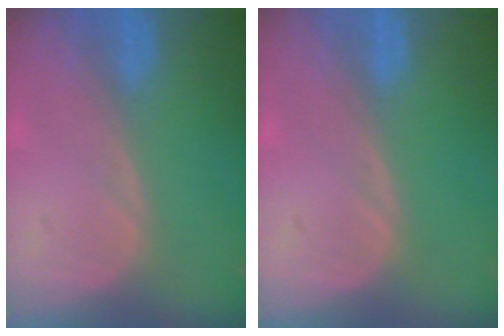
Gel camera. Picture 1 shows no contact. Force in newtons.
{"total": 0.0}